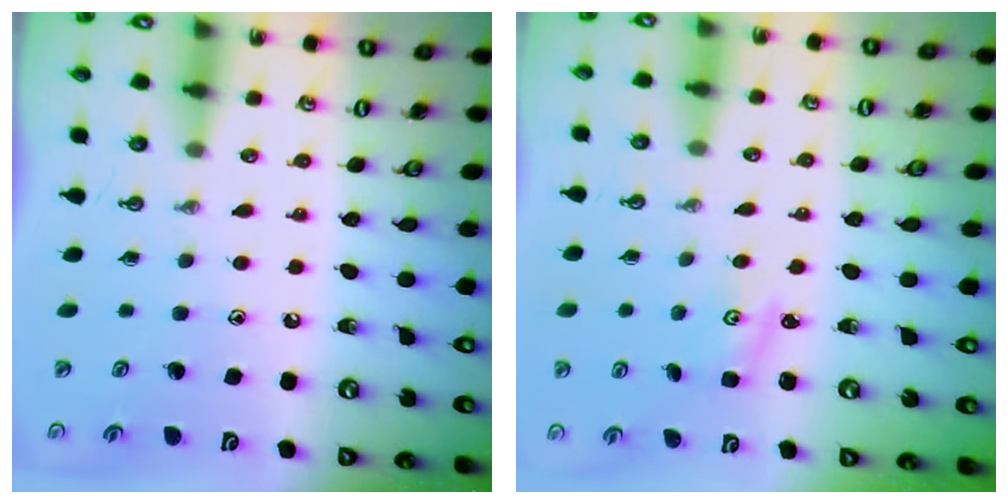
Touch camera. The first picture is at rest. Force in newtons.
{"total": 1.2, "press": 1.2, "slide": 0.2}